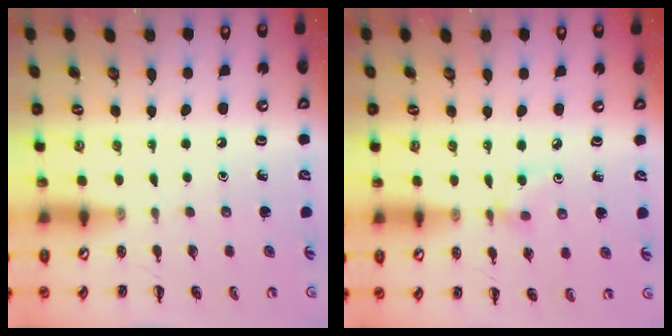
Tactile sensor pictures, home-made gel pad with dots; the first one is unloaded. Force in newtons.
{"total": 4.5, "press": 4.3, "slide": 1.2}